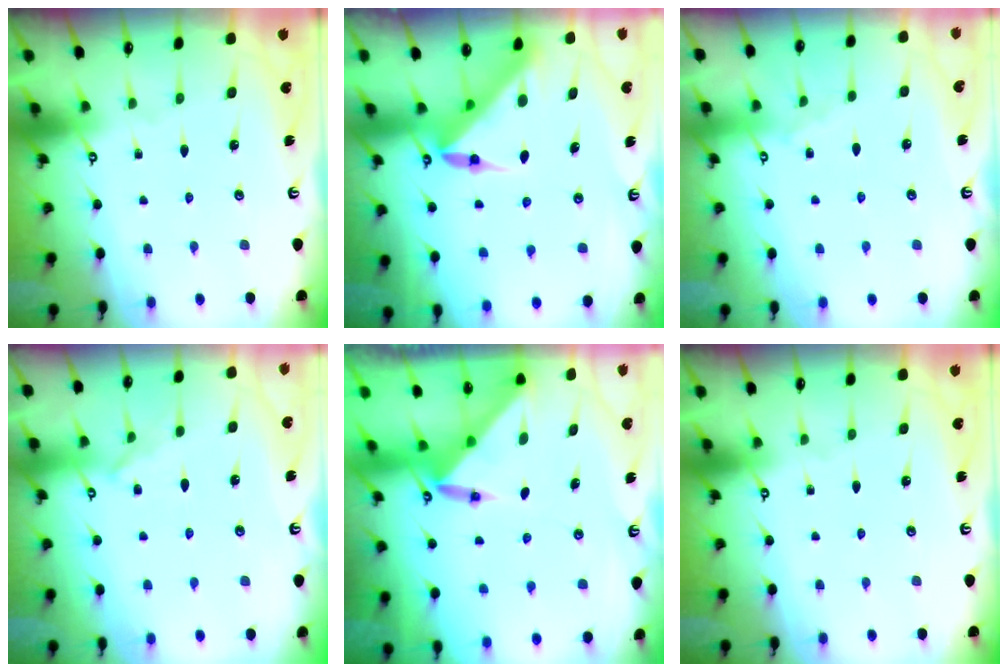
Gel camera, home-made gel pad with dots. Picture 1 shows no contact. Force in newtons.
{"total": 5.3, "press": 5.3, "slide": 0.4}
{"total": 2.8, "press": 2.8, "slide": 0.5}
{"total": 4.5, "press": 4.5, "slide": 0.5}
{"total": 3.8, "press": 3.8, "slide": 0.3}
{"total": 0.0}